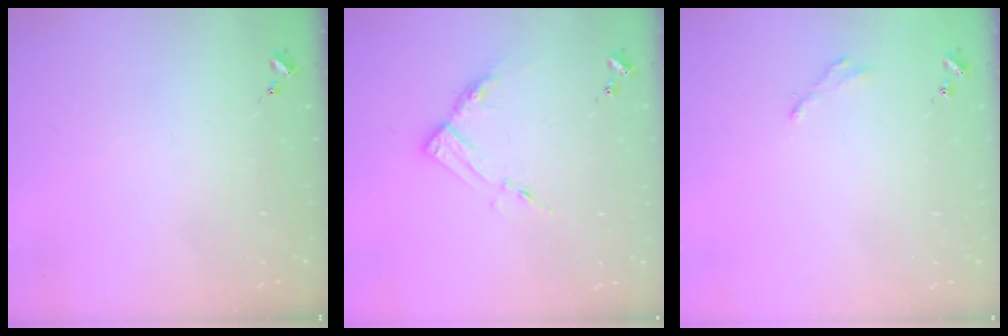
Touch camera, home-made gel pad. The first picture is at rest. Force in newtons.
{"total": 8.8, "press": 8.8, "slide": 0.6}
{"total": 2.5, "press": 2.5, "slide": 0.2}